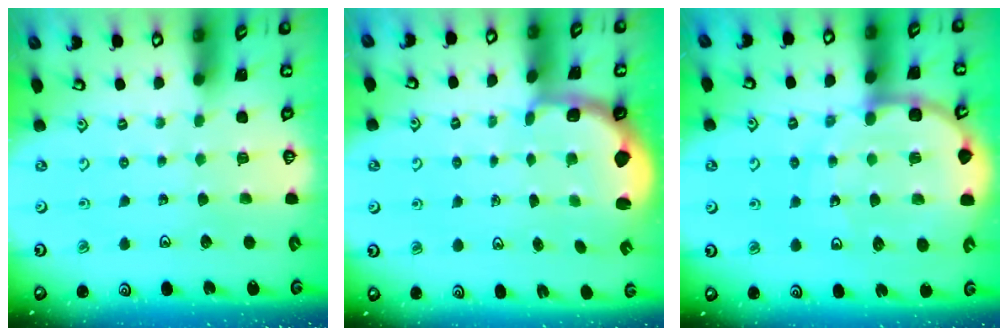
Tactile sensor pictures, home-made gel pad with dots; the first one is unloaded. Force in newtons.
{"total": 2.4, "press": 1.2, "slide": 2.1}
{"total": 12.7, "press": 12.4, "slide": 2.8}